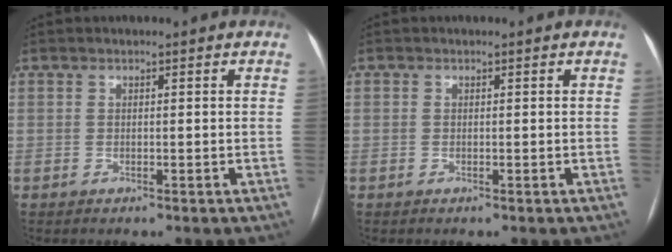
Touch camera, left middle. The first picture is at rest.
{"total": 0.0}